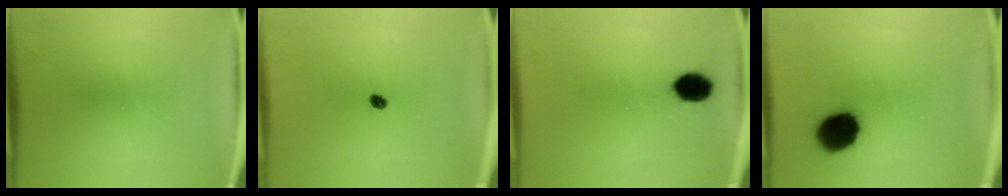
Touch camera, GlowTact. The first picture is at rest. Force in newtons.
{"total": 1.7}
{"total": 6.3}
{"total": 14.0}